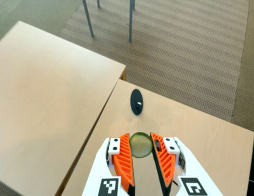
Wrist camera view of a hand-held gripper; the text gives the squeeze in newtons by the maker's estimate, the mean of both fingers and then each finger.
{"total": 9.9, "left": 10.0, "right": 9.9}